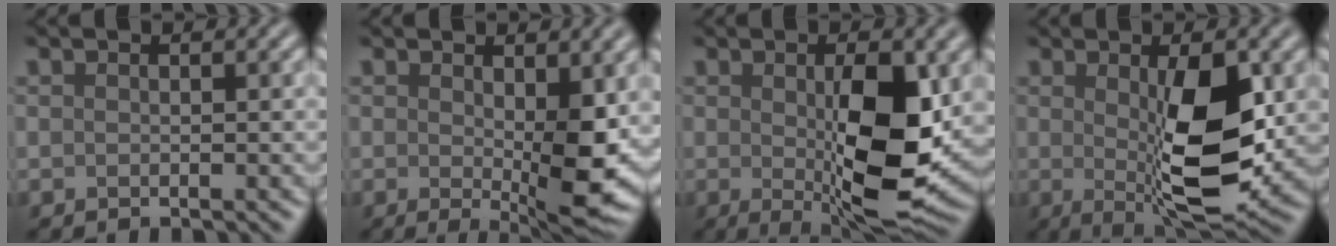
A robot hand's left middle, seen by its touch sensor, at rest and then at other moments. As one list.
[{"total": 6.1, "force": [0.2, 1.4, 5.9], "torque": [-0.093, -0.018, 0.014]}, {"total": 8.8, "force": [-0.1, 2.6, 8.4], "torque": [-0.132, -0.016, 0.012]}, {"total": 8.3, "force": [0.1, 2.3, 7.9], "torque": [-0.126, -0.016, 0.014]}]